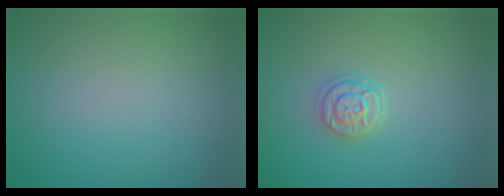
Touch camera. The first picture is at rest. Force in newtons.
{"total": 2.3, "press": 2.0, "slide": 1.1}